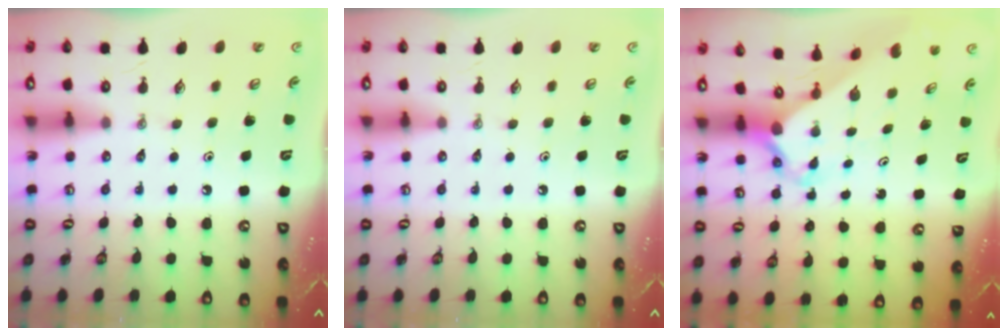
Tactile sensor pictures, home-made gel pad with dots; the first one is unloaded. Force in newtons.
{"total": 0.0}
{"total": 2.6, "press": 2.6, "slide": 0.2}